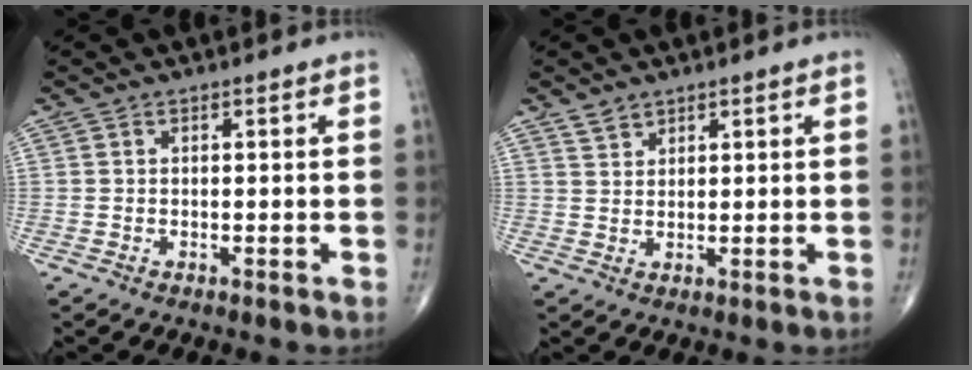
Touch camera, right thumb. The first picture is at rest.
{"total": 2.3, "force": [1.9, 1.2, 0.4], "torque": [0.004, -0.008, 0.034]}